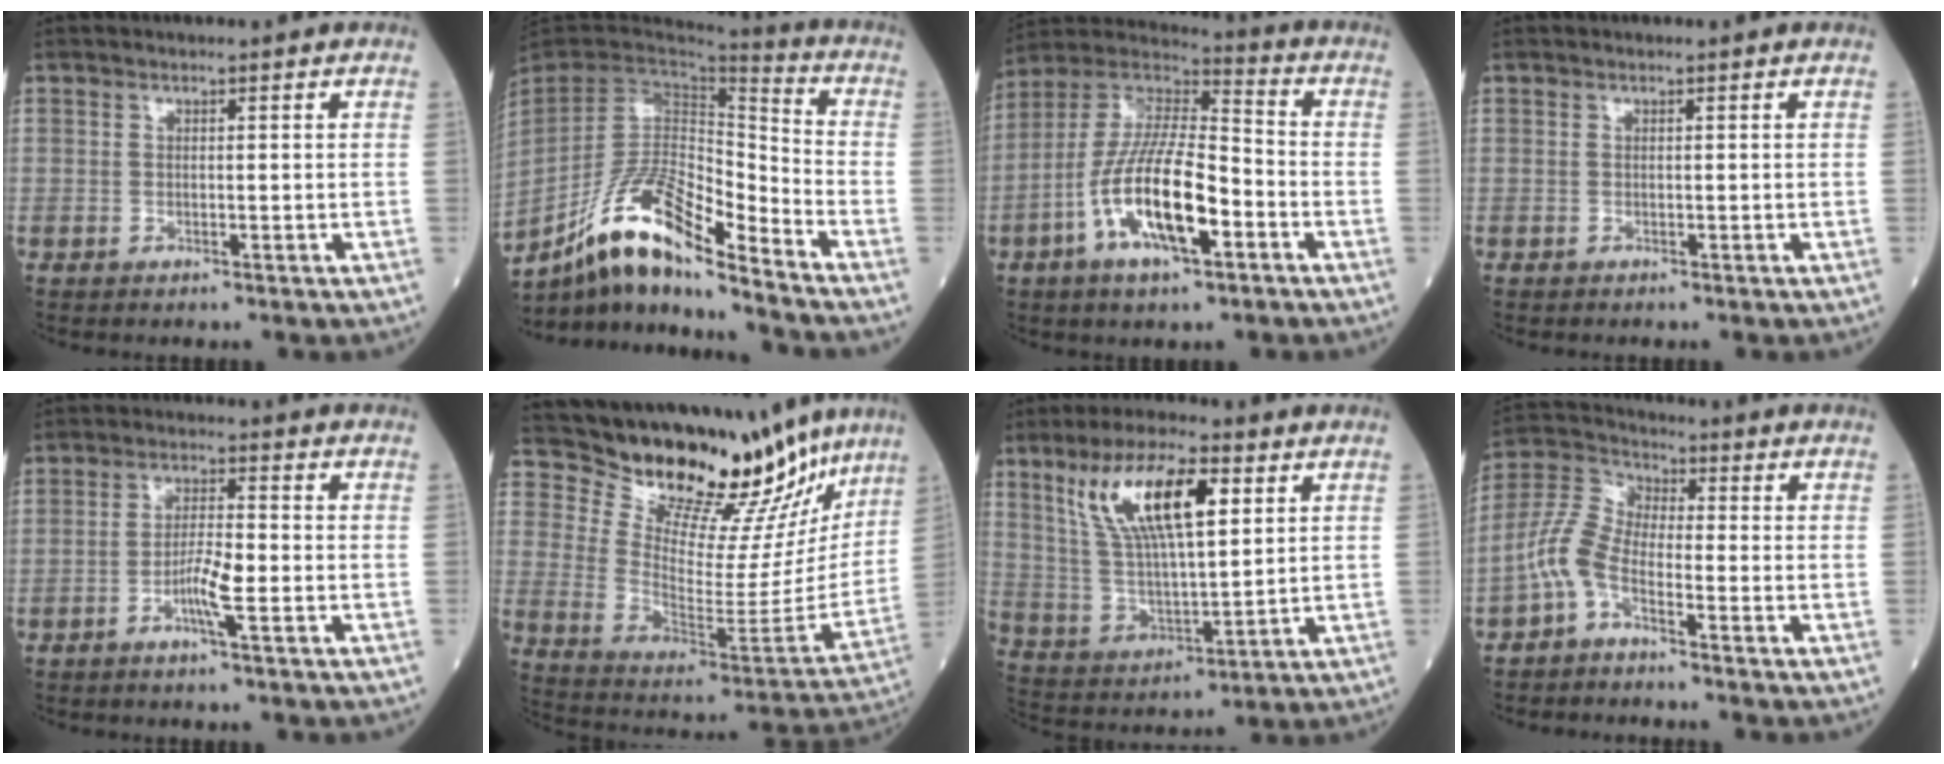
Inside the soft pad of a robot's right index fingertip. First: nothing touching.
{"total": 16.5, "force": [-12.0, 2.8, 11.0], "torque": [-0.217, 0.005, -0.219]}
{"total": 15.4, "force": [-5.4, 4.2, 13.8], "torque": [-0.278, 0.001, -0.099]}
{"total": 0.0}
{"total": 4.8, "force": [-1.8, 0.2, 4.5], "torque": [-0.087, -0.002, -0.036]}
{"total": 21.6, "force": [19.2, 5.7, 8.2], "torque": [-0.122, -0.043, 0.274]}
{"total": 14.8, "force": [6.5, 4.1, 12.7], "torque": [-0.253, 0.015, 0.127]}
{"total": 6.1, "force": [-3.2, 2.6, 4.5], "torque": [-0.118, 0.013, -0.077]}